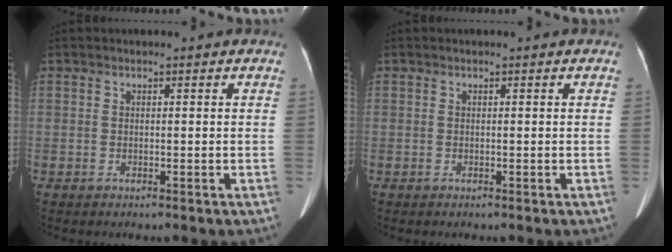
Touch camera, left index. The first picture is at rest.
{"total": 0.0}